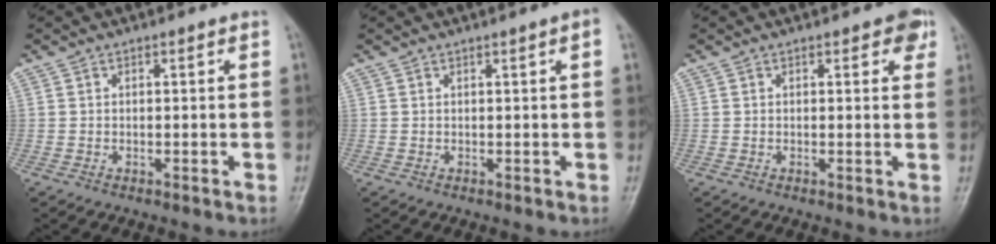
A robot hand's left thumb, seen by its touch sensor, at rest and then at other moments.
{"total": 1.8, "force": [0.7, -0.2, 1.6], "torque": [-0.027, 0.003, 0.009]}
{"total": 3.6, "force": [1.8, 1.6, 2.7], "torque": [-0.015, -0.002, 0.012]}